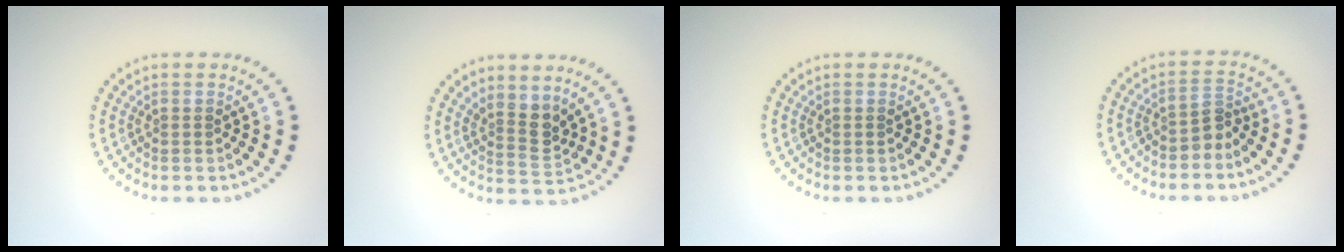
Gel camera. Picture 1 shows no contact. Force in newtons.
{"total": 2.7, "press": 2.0, "slide": 1.8}
{"total": 0.0}
{"total": 1.9, "press": 1.4, "slide": 1.2}